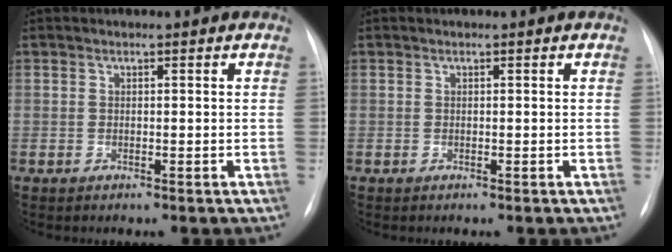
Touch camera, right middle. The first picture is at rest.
{"total": 0.0}